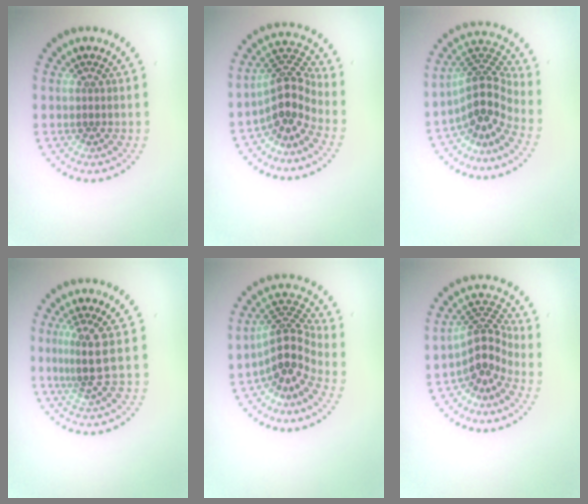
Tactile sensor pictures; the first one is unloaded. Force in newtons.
{"total": 3.9, "press": 2.9, "slide": 2.7}
{"total": 4.3, "press": 3.0, "slide": 3.1}
{"total": 2.8, "press": 1.9, "slide": 2.1}
{"total": 4.1, "press": 2.9, "slide": 3.0}
{"total": 3.7, "press": 2.6, "slide": 2.6}